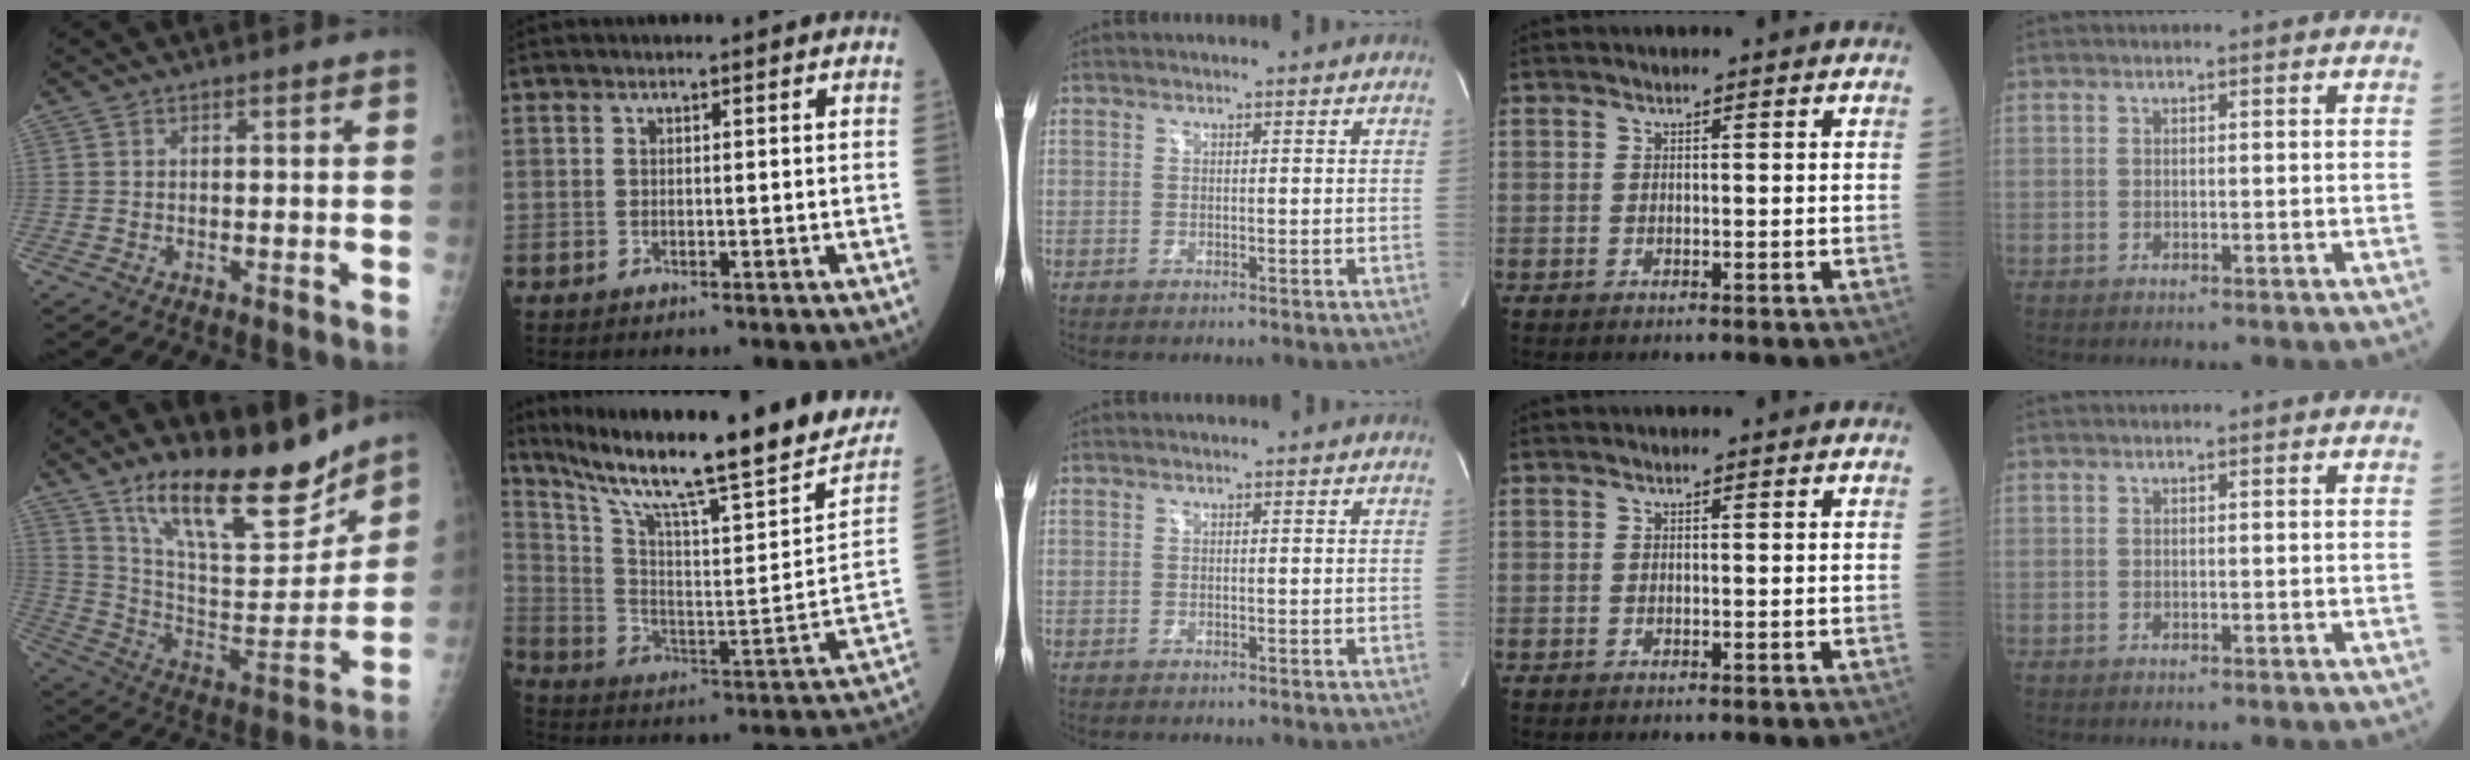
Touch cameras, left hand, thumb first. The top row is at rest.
{"thumb": {"total": 22.4, "force": [16.5, 7.0, 13.4], "torque": [-0.175, -0.090, 0.281]}, "index": {"total": 27.5, "force": [22.0, 1.9, 16.4], "torque": [-0.276, -0.038, 0.322]}}